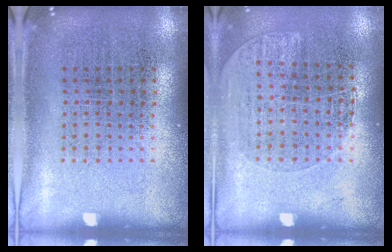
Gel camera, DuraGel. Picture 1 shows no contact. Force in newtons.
{"total": 1.1, "press": 1.0, "slide": 0.6}